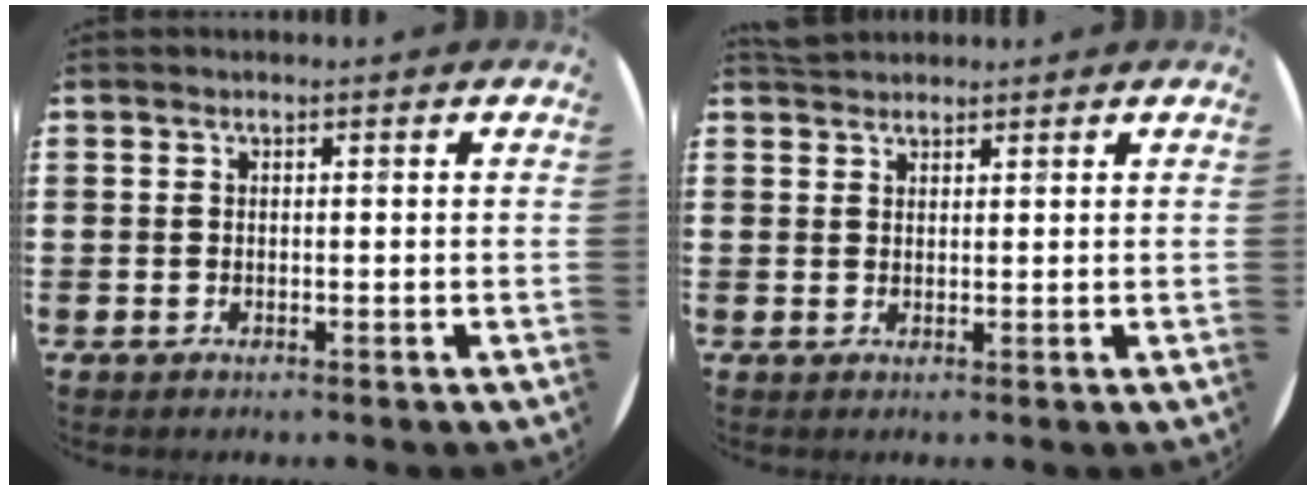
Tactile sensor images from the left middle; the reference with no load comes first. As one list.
[{"total": 1.8, "force": [1.7, 0.5, 0.0], "torque": [0.005, 0.003, 0.031]}]